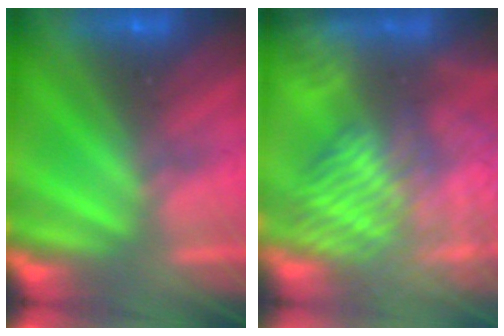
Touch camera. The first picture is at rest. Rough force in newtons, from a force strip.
{"total": 13.7}